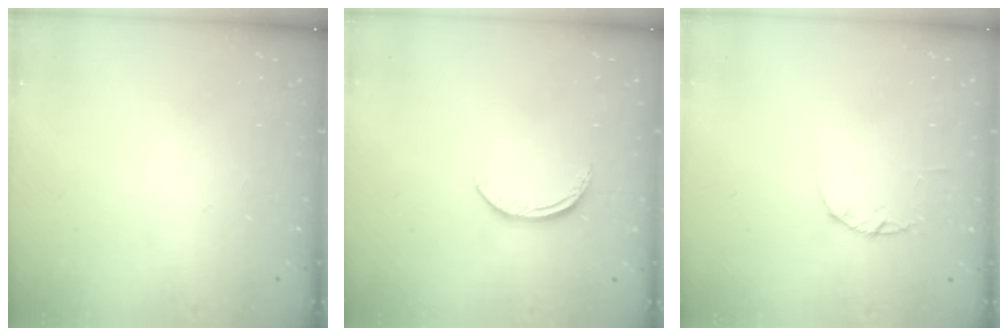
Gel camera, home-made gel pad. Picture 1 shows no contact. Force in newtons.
{"total": 7.2, "press": 7.1, "slide": 0.8}
{"total": 1.7, "press": 1.7, "slide": 0.3}